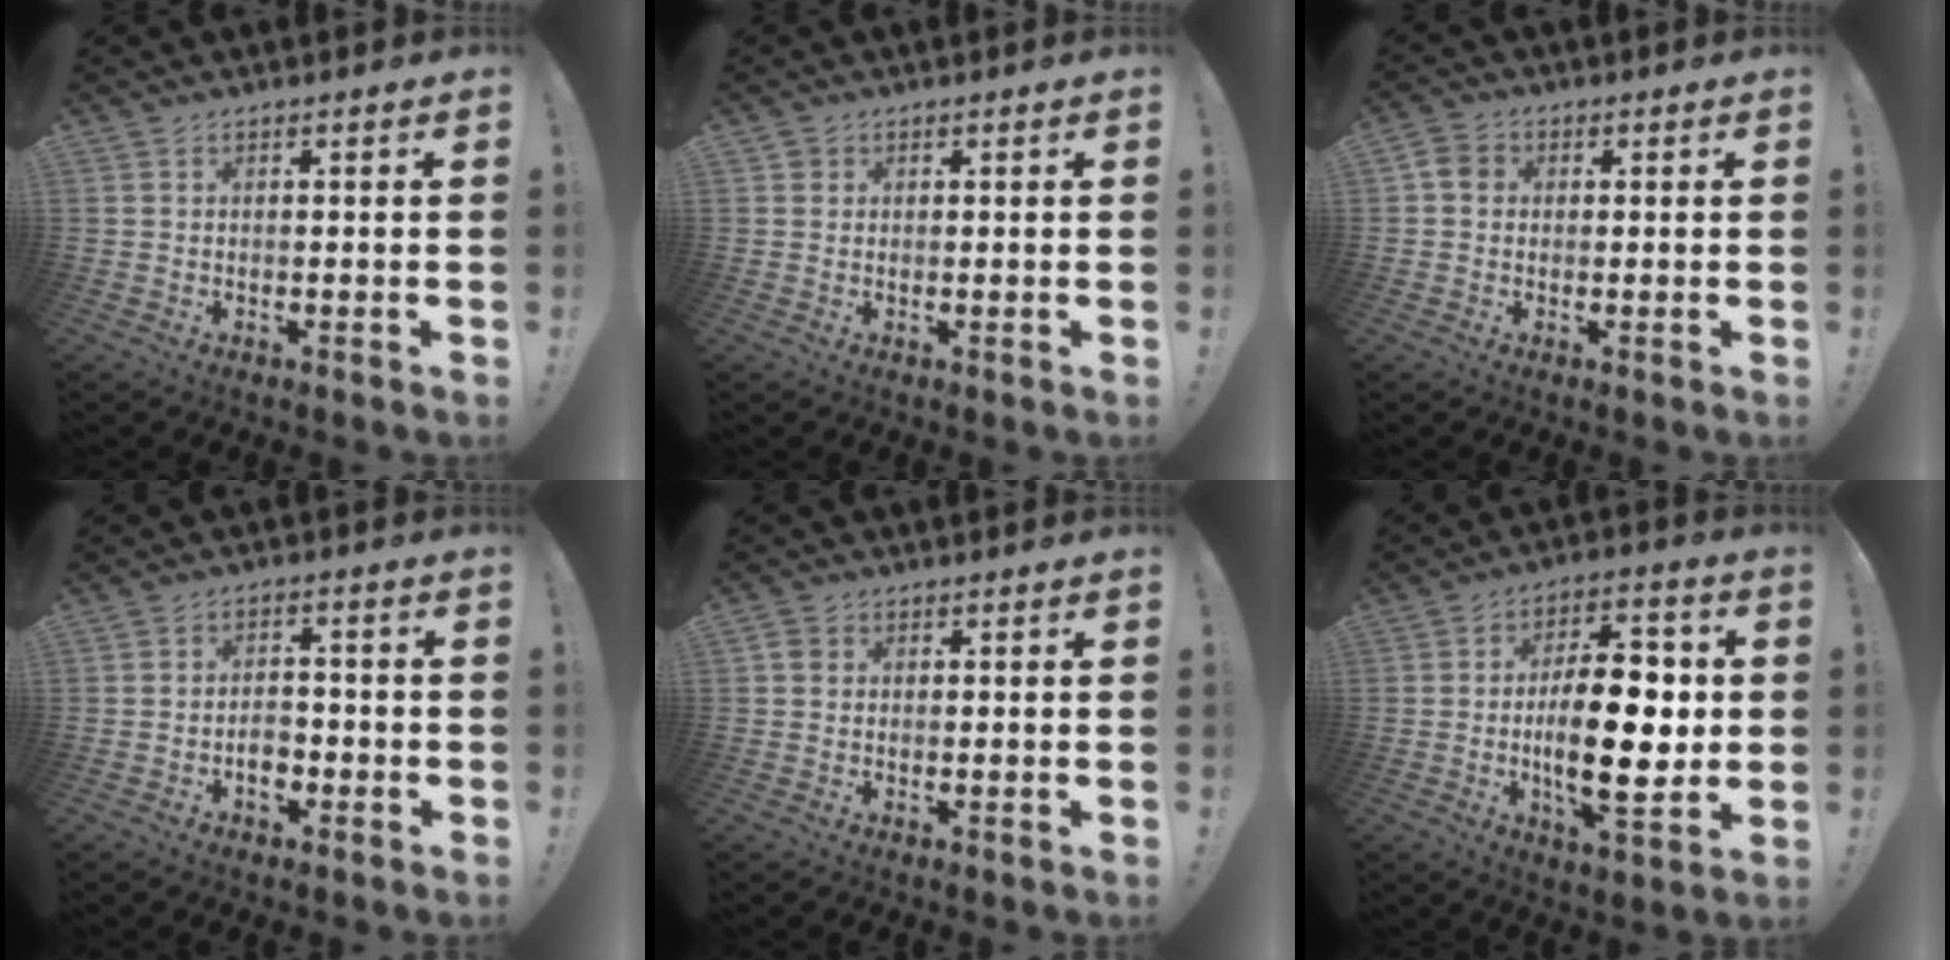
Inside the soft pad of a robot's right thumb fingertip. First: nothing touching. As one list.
[{"total": 1.3, "force": [0.7, 1.1, 0.1], "torque": [0.005, -0.001, 0.012]}, {"total": 4.5, "force": [0.4, 3.7, 2.4], "torque": [-0.032, 0.010, 0.011]}, {"total": 5.5, "force": [-2.4, 3.7, 3.3], "torque": [-0.046, 0.006, -0.043]}, {"total": 2.3, "force": [0.6, 2.0, 1.1], "torque": [-0.015, 0.003, 0.011]}, {"total": 20.3, "force": [-1.4, 9.0, 18.1], "torque": [-0.283, 0.000, -0.023]}]